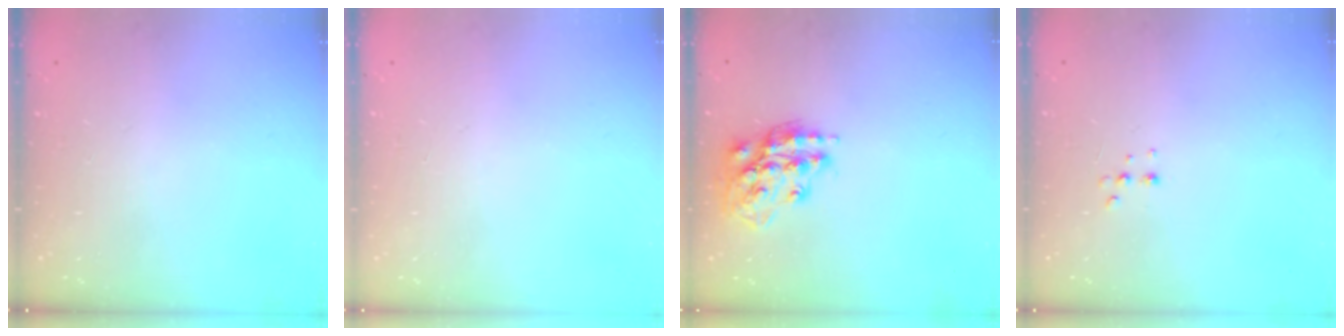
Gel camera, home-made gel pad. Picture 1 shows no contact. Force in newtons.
{"total": 0.0}
{"total": 16.1, "press": 16.1, "slide": 1.5}
{"total": 3.4, "press": 3.3, "slide": 0.8}